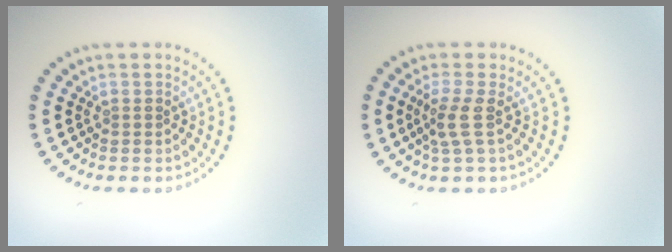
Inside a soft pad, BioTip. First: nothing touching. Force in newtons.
{"total": 2.2, "press": 1.6, "slide": 1.5}